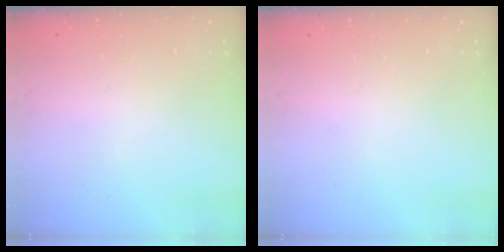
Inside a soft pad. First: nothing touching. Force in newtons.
{"total": 0.0}